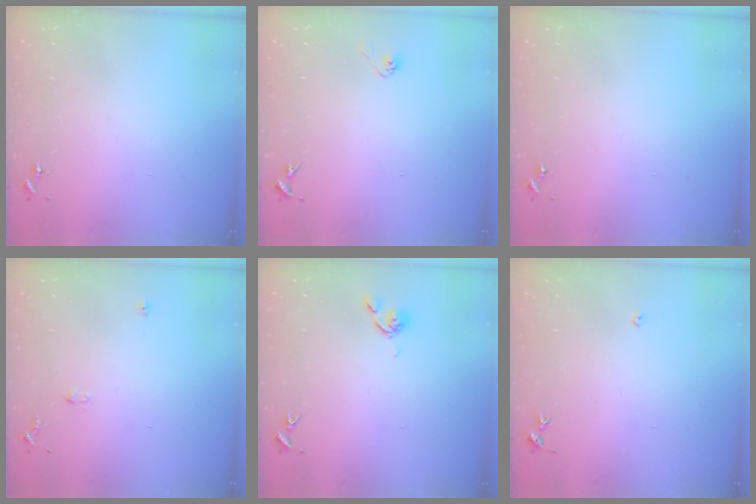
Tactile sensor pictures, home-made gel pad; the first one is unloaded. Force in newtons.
{"total": 3.0, "press": 2.9, "slide": 0.9}
{"total": 0.0}
{"total": 6.1, "press": 6.1, "slide": 0.7}
{"total": 6.4, "press": 6.2, "slide": 1.3}
{"total": 2.7, "press": 2.7, "slide": 0.5}